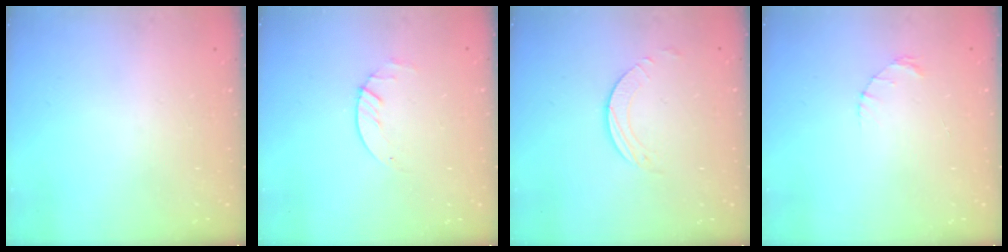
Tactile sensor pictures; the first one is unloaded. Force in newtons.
{"total": 1.7, "press": 1.6, "slide": 0.2}
{"total": 1.9, "press": 1.9, "slide": 0.2}
{"total": 1.4, "press": 1.4, "slide": 0.2}